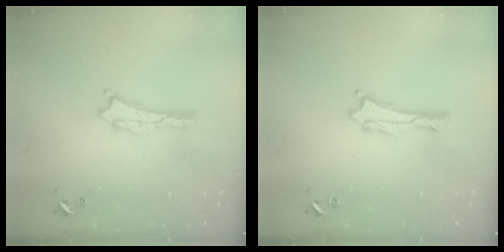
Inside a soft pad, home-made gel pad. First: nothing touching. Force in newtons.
{"total": 0.6, "press": 0.5, "slide": 0.1}